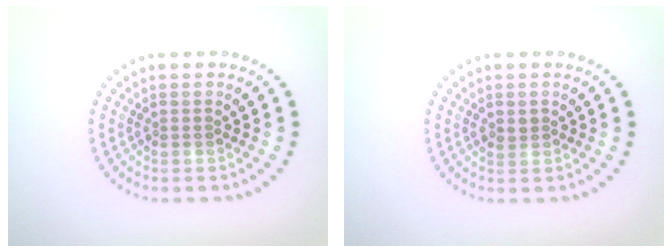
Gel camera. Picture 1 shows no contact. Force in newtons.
{"total": 0.9, "press": 0.8, "slide": 0.3}